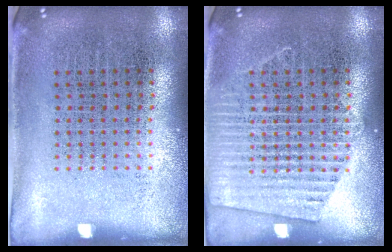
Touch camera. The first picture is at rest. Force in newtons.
{"total": 2.4, "press": 2.4, "slide": 0.2}